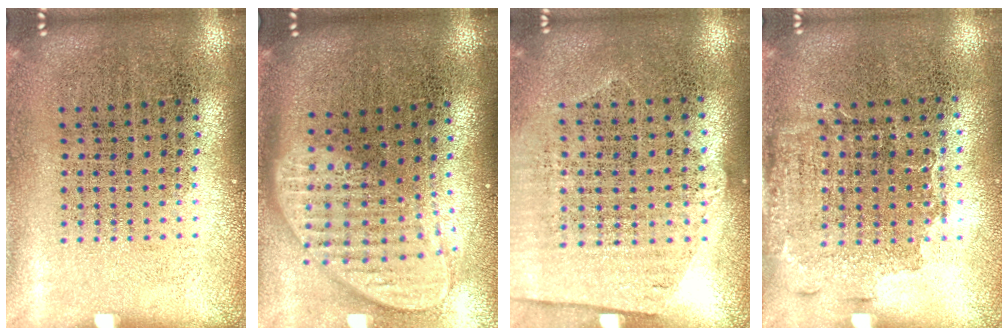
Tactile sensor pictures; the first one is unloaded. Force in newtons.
{"total": 2.0, "press": 1.6, "slide": 1.2}
{"total": 1.2, "press": 1.1, "slide": 0.6}
{"total": 1.5, "press": 1.2, "slide": 0.9}